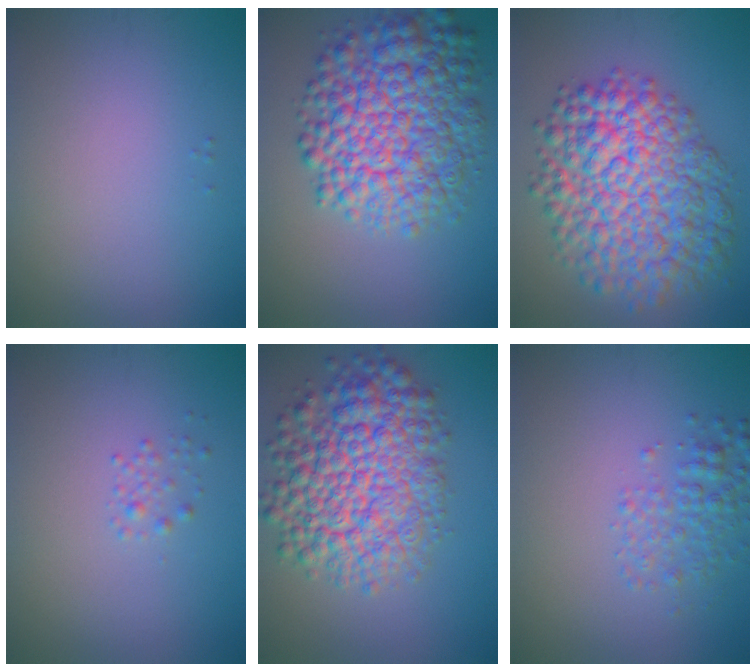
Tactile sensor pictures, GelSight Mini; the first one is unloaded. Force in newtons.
{"total": 10.3, "press": 10.3, "slide": 0.2}
{"total": 11.3, "press": 11.3, "slide": 0.3}
{"total": 0.9, "press": 0.9, "slide": 0.0}
{"total": 10.3, "press": 10.3, "slide": 0.4}
{"total": 2.6, "press": 2.6, "slide": 0.1}